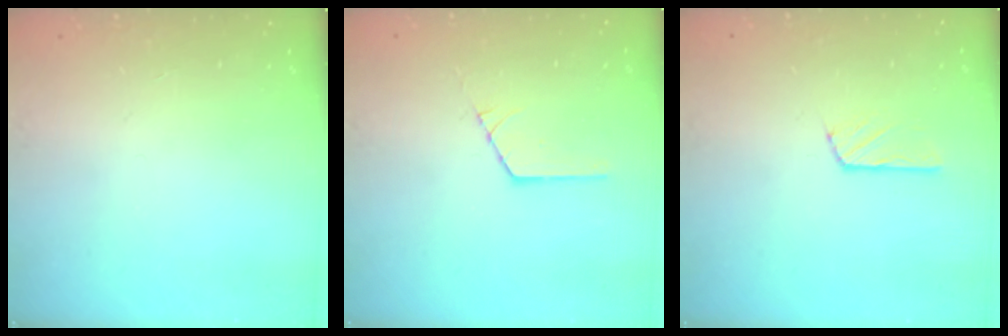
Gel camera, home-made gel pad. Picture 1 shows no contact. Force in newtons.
{"total": 1.4, "press": 1.4, "slide": 0.2}
{"total": 2.9, "press": 2.8, "slide": 0.4}